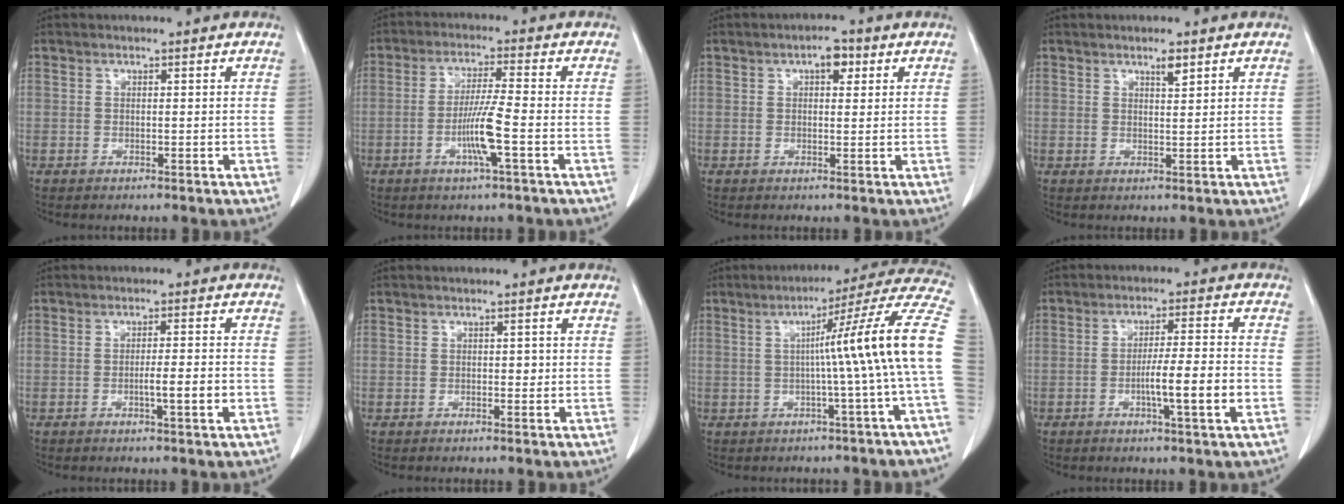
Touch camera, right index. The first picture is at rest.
{"total": 6.5, "force": [-2.1, -0.5, 6.1], "torque": [-0.116, -0.003, -0.039]}
{"total": 3.2, "force": [1.4, 1.5, 2.4], "torque": [-0.036, 0.011, 0.018]}
{"total": 1.8, "force": [1.3, 0.3, 1.3], "torque": [-0.025, -0.001, 0.023]}
{"total": 3.9, "force": [-1.2, 0.0, 3.8], "torque": [-0.054, 0.000, -0.015]}
{"total": 0.9, "force": [0.0, 0.6, 0.6], "torque": [-0.003, 0.003, 0.002]}
{"total": 14.8, "force": [-0.4, -2.3, 14.6], "torque": [-0.179, 0.027, -0.015]}
{"total": 7.8, "force": [-2.3, -0.2, 7.4], "torque": [-0.116, 0.002, -0.037]}